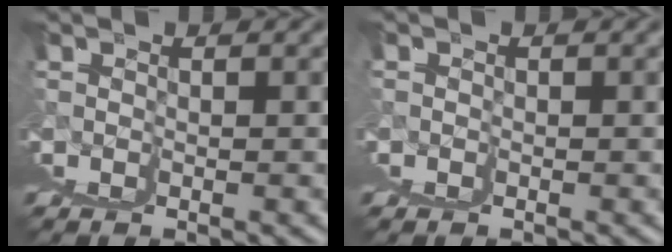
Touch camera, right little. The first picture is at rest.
{"total": 1.5, "force": [0.8, -1.0, -0.8], "torque": [0.023, 0.003, 0.012]}